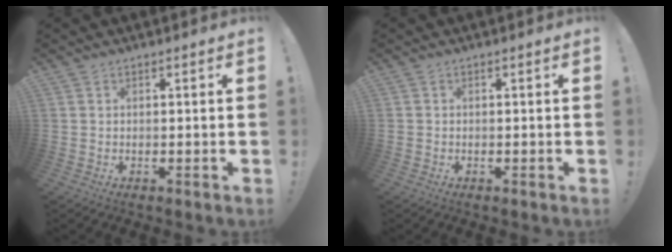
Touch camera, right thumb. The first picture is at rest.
{"total": 0.5, "force": [-0.5, 0.2, 0.1], "torque": [-0.005, 0.003, -0.008]}